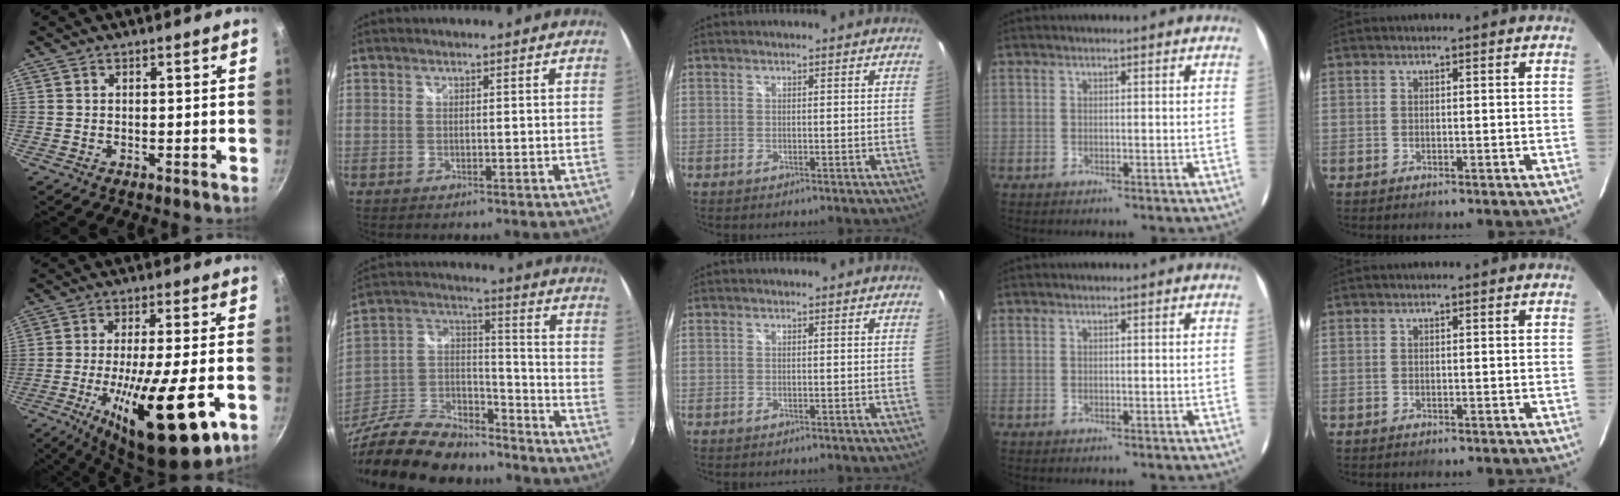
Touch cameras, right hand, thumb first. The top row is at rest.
{"thumb": {"total": 21.5, "force": [-7.9, 5.1, 19.4], "torque": [-0.302, 0.003, -0.125]}, "index": {"total": 25.7, "force": [-19.2, 11.8, 12.2], "torque": [-0.277, 0.026, -0.310]}}